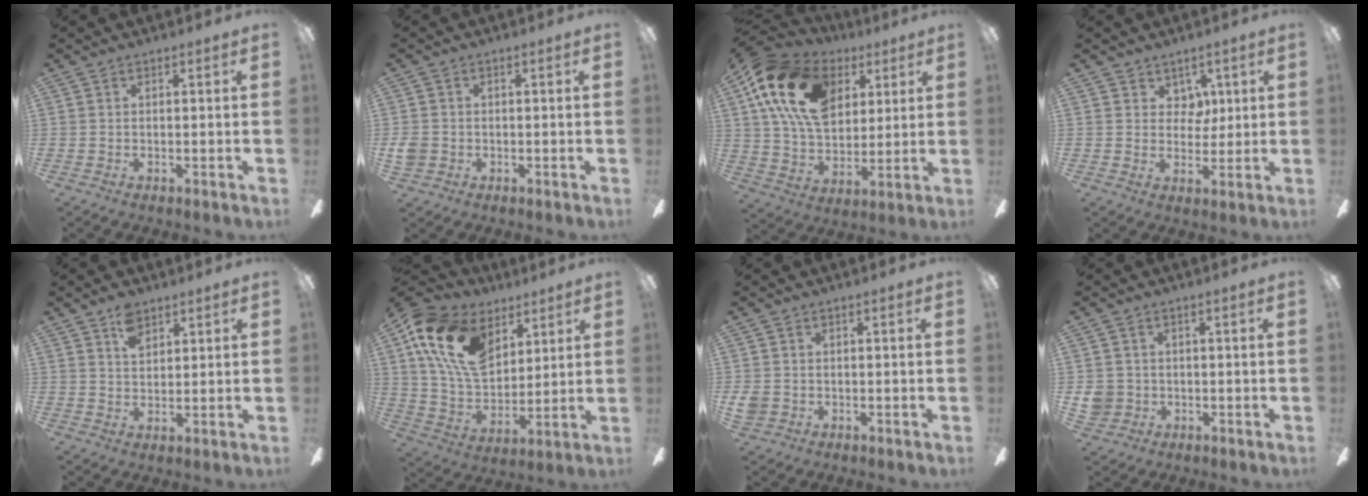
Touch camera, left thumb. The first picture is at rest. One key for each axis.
{"total": 3.4, "fx": -0.5, "fy": 3.1, "fz": 1.3, "tx": -0.028, "ty": 0.005, "tz": -0.008}
{"total": 20.9, "fx": 8.5, "fy": 13.9, "fz": 13.1, "tx": -0.257, "ty": -0.009, "tz": 0.153}
{"total": 5.3, "fx": 3.0, "fy": 4.1, "fz": 1.2, "tx": -0.017, "ty": -0.004, "tz": 0.052}
{"total": 5.7, "fx": 3.7, "fy": 3.4, "fz": 2.6, "tx": -0.038, "ty": -0.007, "tz": 0.066}
{"total": 20.0, "fx": 9.6, "fy": 12.7, "fz": 12.1, "tx": -0.251, "ty": -0.028, "tz": 0.180}
{"total": 2.9, "fx": -0.3, "fy": 2.7, "fz": 1.2, "tx": -0.020, "ty": 0.006, "tz": -0.004}
{"total": 5.0, "fx": -0.2, "fy": 4.9, "fz": 1.3, "tx": -0.035, "ty": 0.010, "tz": -0.002}